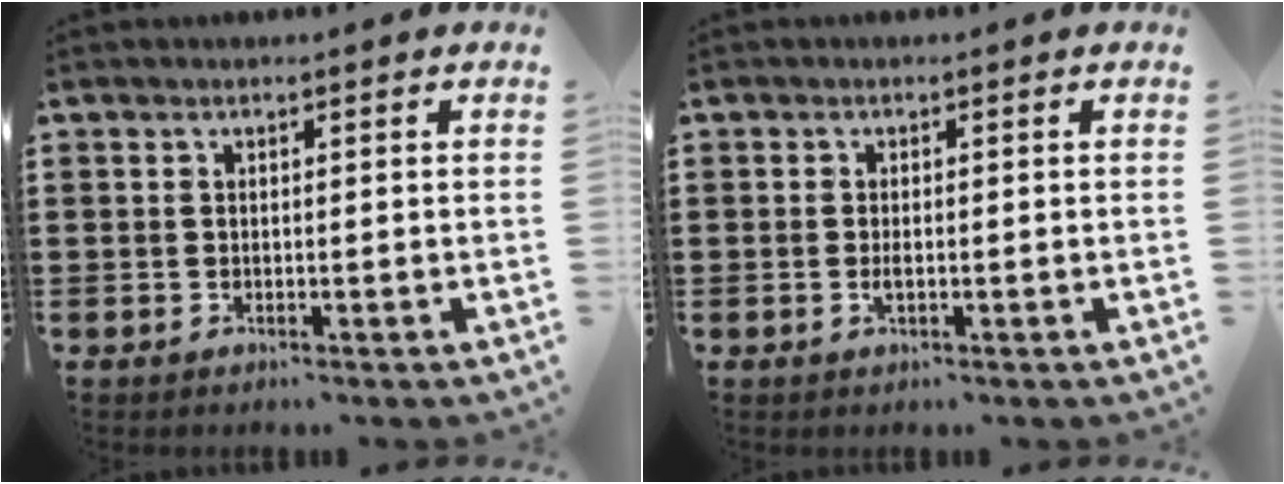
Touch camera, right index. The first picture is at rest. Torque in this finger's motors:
{"motor_torque": [1.37, 0.77, 0.30, 0.07]}